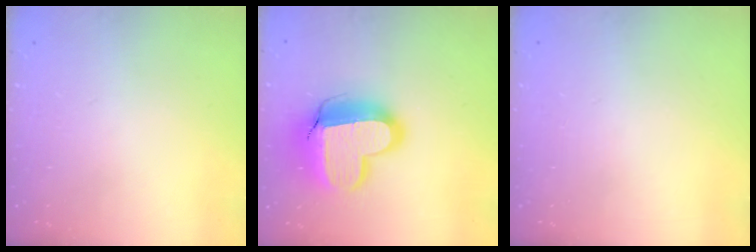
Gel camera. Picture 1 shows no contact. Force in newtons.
{"total": 18.3, "press": 18.3, "slide": 1.4}
{"total": 0.0}